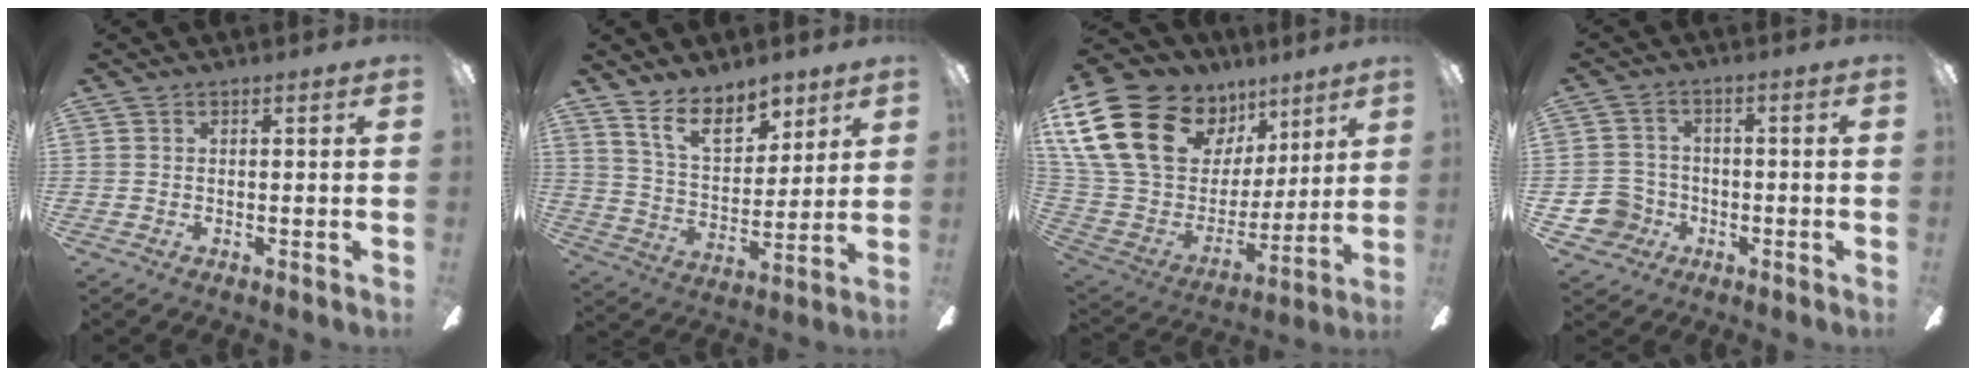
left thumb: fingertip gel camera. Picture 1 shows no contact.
{"total": 13.3, "force": [9.6, 6.2, 6.8], "torque": [-0.120, -0.048, 0.176]}
{"total": 26.3, "force": [12.7, 18.0, 14.4], "torque": [-0.304, -0.052, 0.261]}
{"total": 7.1, "force": [-2.5, 6.5, 1.5], "torque": [-0.058, 0.025, -0.044]}